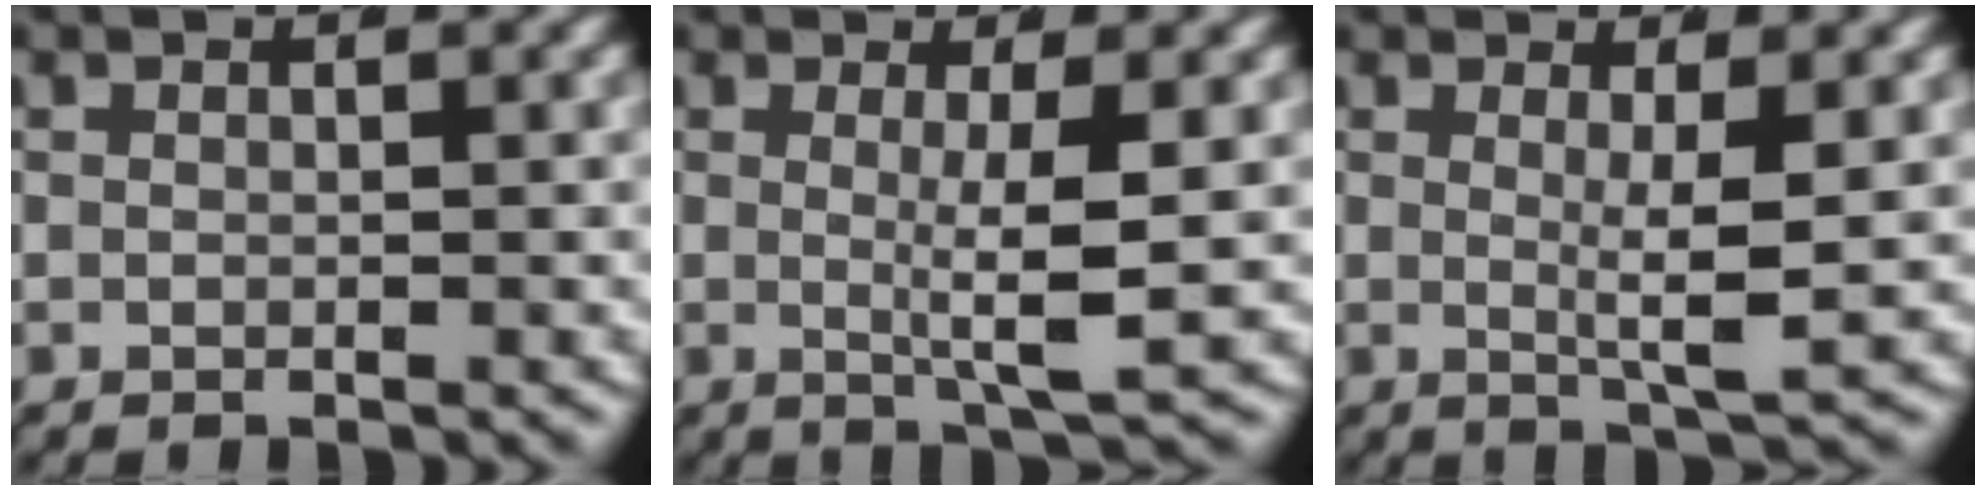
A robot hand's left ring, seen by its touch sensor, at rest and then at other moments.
{"total": 4.4, "force": [0.2, 0.2, 4.4], "torque": [-0.070, -0.012, 0.008]}
{"total": 3.2, "force": [0.6, -0.1, 3.1], "torque": [-0.054, -0.017, 0.014]}